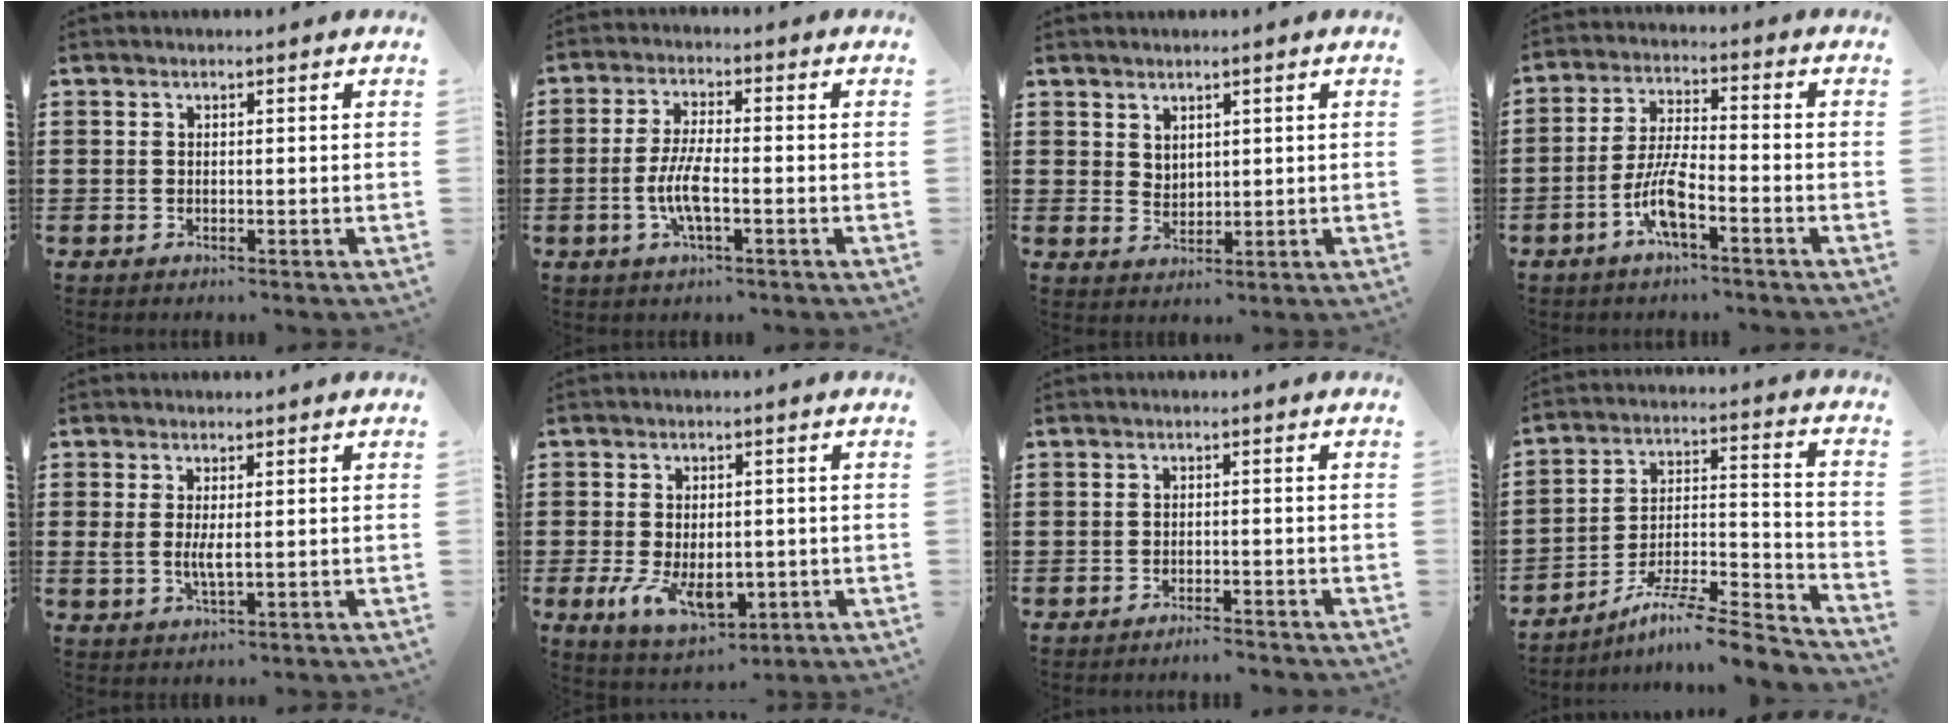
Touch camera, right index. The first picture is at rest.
{"total": 5.9, "force": [-1.7, 1.5, 5.5], "torque": [-0.127, -0.009, -0.039]}
{"total": 2.4, "force": [2.0, 1.2, 0.2], "torque": [-0.008, 0.003, 0.040]}
{"total": 7.1, "force": [-3.7, 1.4, 5.8], "torque": [-0.135, -0.008, -0.075]}
{"total": 2.8, "force": [0.2, 0.8, 2.6], "torque": [-0.052, 0.000, 0.005]}
{"total": 7.1, "force": [-1.7, 4.1, 5.5], "torque": [-0.105, -0.001, -0.031]}
{"total": 1.5, "force": [-1.4, -0.1, 0.3], "torque": [-0.009, 0.001, -0.028]}
{"total": 8.3, "force": [-7.0, 0.6, 4.4], "torque": [-0.070, 0.000, -0.137]}